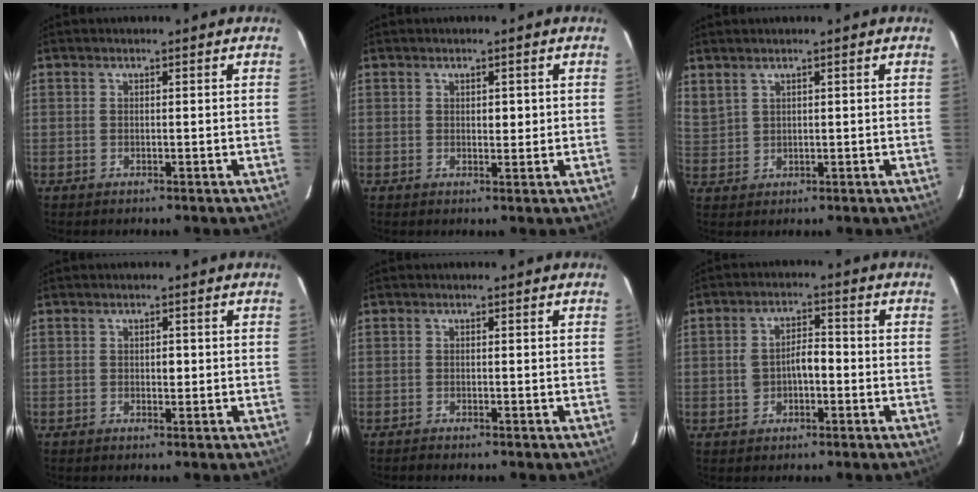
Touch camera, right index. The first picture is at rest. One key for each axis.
{"total": 1.8, "fx": 0.4, "fy": 1.0, "fz": 1.4, "tx": -0.018, "ty": 0.000, "tz": 0.007}
{"total": 3.4, "fx": 2.6, "fy": 1.8, "fz": 1.2, "tx": -0.033, "ty": 0.003, "tz": 0.066}
{"total": 1.1, "fx": 0.0, "fy": 0.7, "fz": 0.9, "tx": -0.012, "ty": 0.002, "tz": 0.000}
{"total": 1.2, "fx": -1.1, "fy": 0.1, "fz": 0.5, "tx": -0.010, "ty": -0.003, "tz": -0.014}
{"total": 5.2, "fx": -0.8, "fy": 2.8, "fz": 4.3, "tx": -0.084, "ty": 0.020, "tz": -0.010}